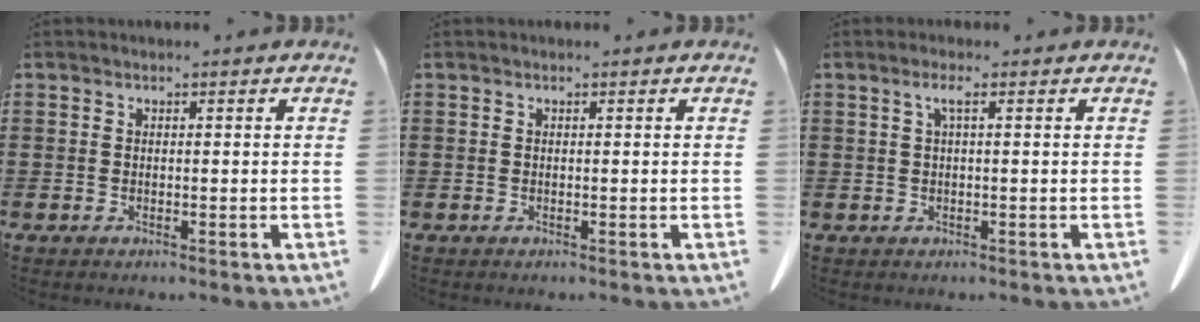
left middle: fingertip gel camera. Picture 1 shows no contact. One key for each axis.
{"total": 0.0}
{"total": 1.8, "fx": 0.5, "fy": 0.2, "fz": 1.7, "tx": -0.035, "ty": 0.005, "tz": 0.007}